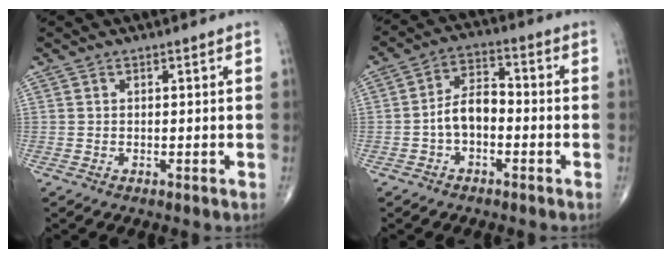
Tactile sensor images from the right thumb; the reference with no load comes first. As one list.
[{"total": 6.8, "force": [-1.7, 4.1, 5.1], "torque": [-0.081, 0.033, -0.042]}]